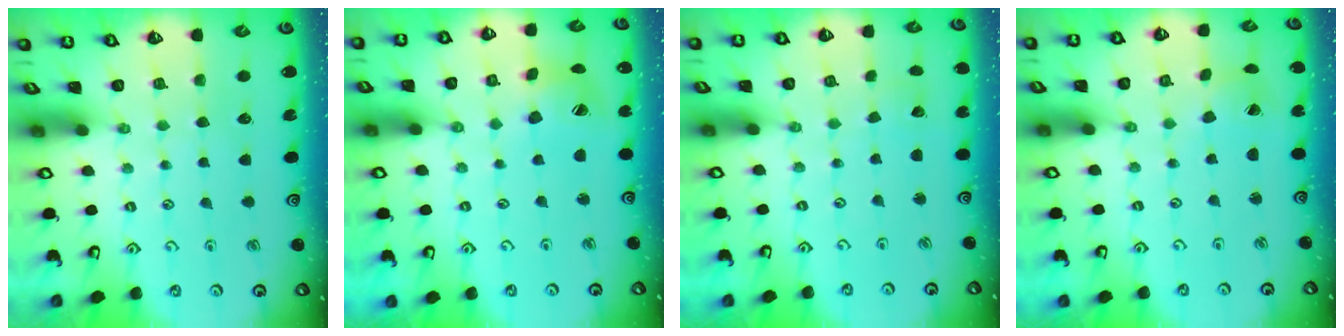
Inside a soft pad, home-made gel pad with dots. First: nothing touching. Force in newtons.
{"total": 9.9, "press": 9.8, "slide": 1.2}
{"total": 2.4, "press": 2.4, "slide": 0.3}
{"total": 1.7, "press": 1.7, "slide": 0.2}